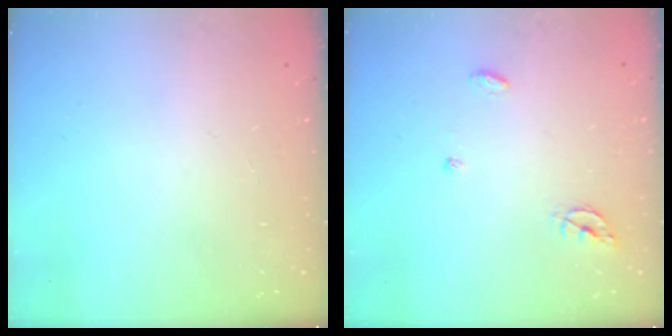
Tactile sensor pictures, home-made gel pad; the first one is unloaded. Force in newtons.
{"total": 4.2, "press": 4.2, "slide": 0.3}